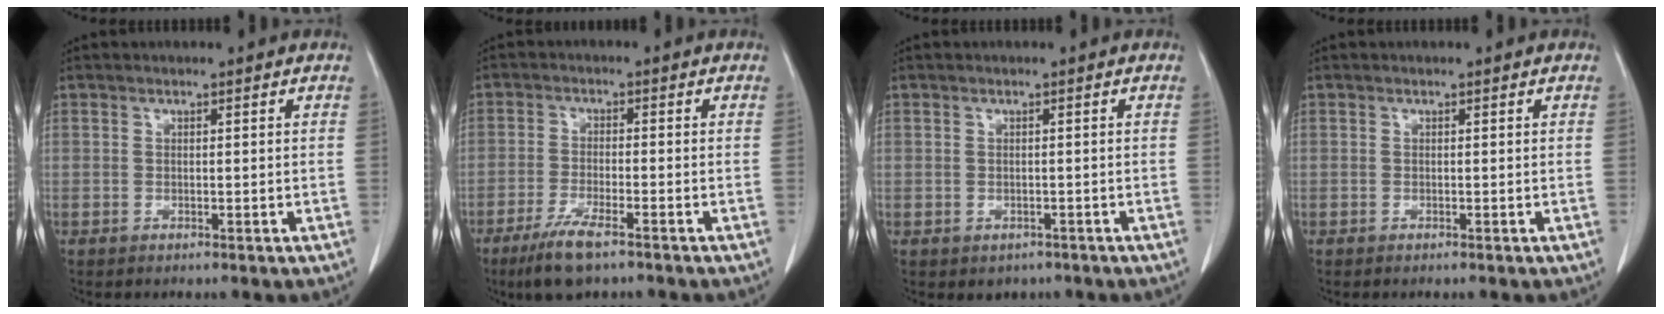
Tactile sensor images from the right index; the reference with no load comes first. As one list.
[{"total": 6.7, "force": [-4.6, 1.0, 4.8], "torque": [-0.098, -0.015, -0.081]}, {"total": 2.0, "force": [-1.1, 1.6, 0.5], "torque": [-0.006, 0.002, -0.007]}, {"total": 0.0}]